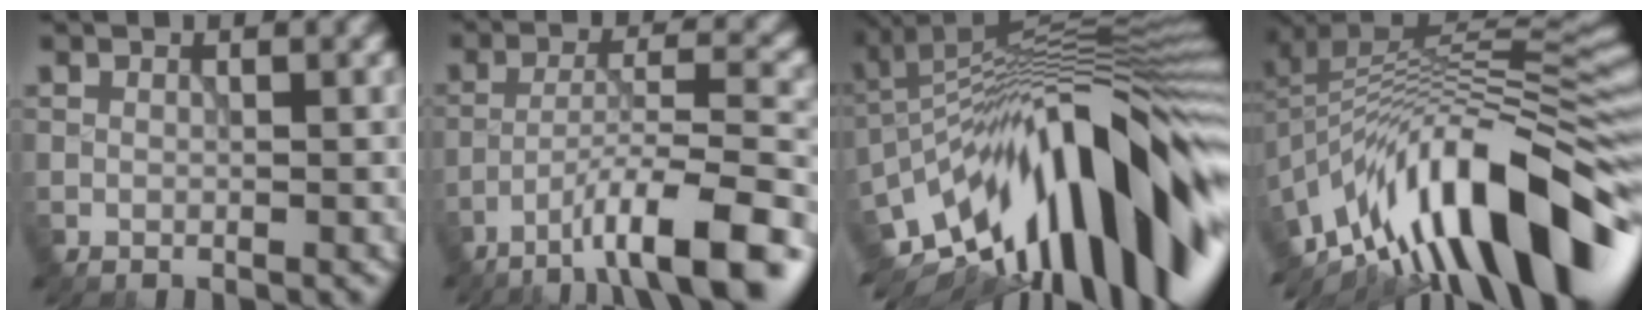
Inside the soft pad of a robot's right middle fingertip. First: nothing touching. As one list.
[{"total": 10.0, "force": [-6.2, 1.8, 7.5], "torque": [-0.115, 0.015, -0.102]}, {"total": 17.2, "force": [-6.2, 5.7, 15.0], "torque": [-0.216, 0.042, -0.136]}, {"total": 15.7, "force": [-7.2, 5.7, 12.7], "torque": [-0.209, 0.029, -0.131]}]